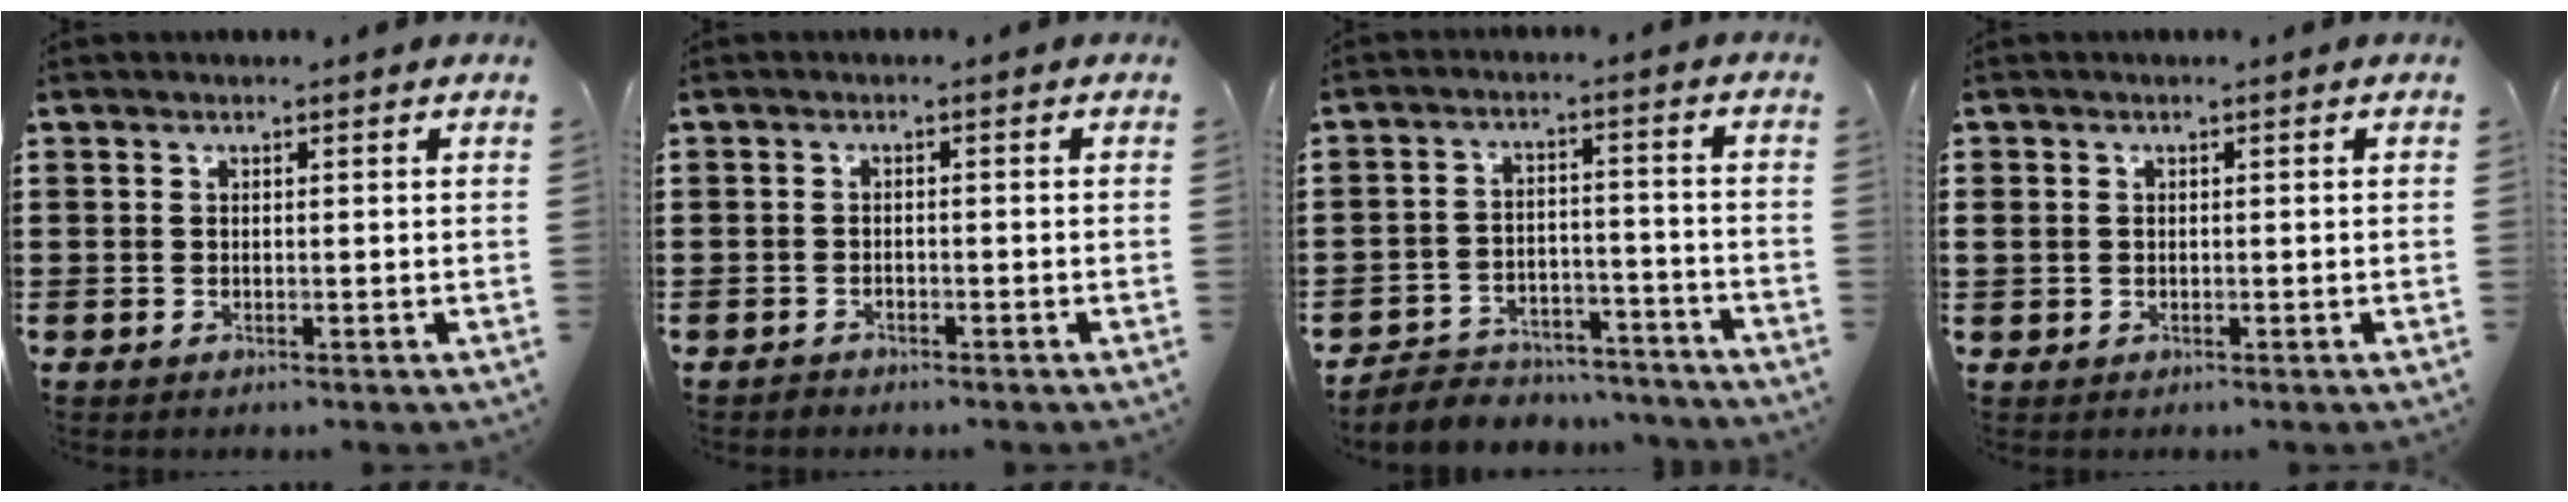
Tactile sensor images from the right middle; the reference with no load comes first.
{"total": 0.9, "force": [-0.8, 0.3, 0.0], "torque": [-0.004, 0.001, -0.018]}
{"total": 4.9, "force": [-4.7, 1.1, 0.1], "torque": [-0.004, 0.013, -0.098]}
{"total": 1.2, "force": [0.2, 1.1, 0.3], "torque": [-0.010, 0.008, 0.003]}